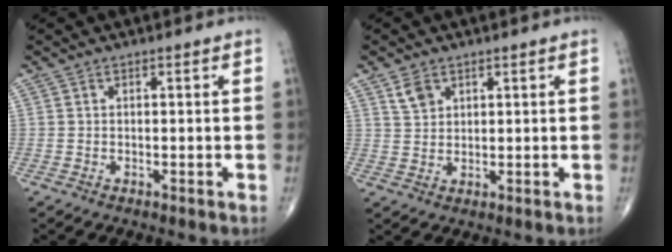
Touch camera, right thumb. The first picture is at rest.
{"total": 3.4, "force": [2.0, 2.3, 1.6], "torque": [-0.020, -0.007, 0.043]}